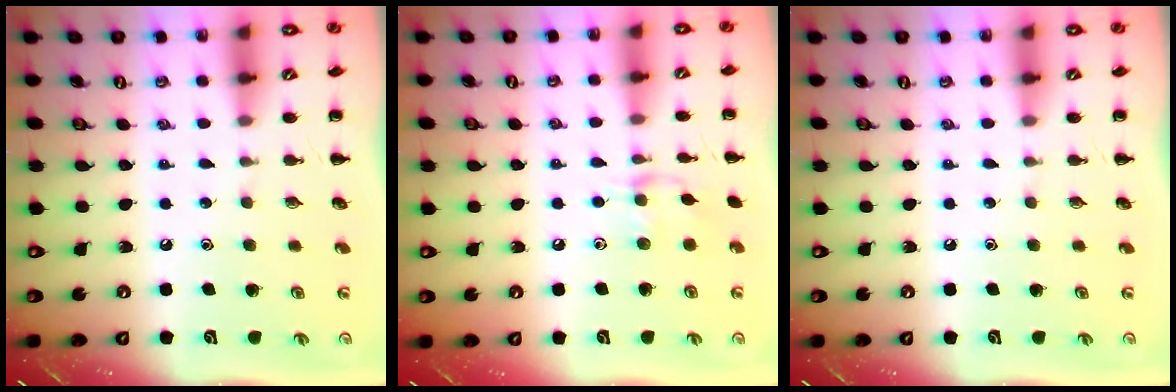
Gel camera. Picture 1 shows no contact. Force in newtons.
{"total": 7.3, "press": 7.2, "slide": 1.2}
{"total": 0.0}